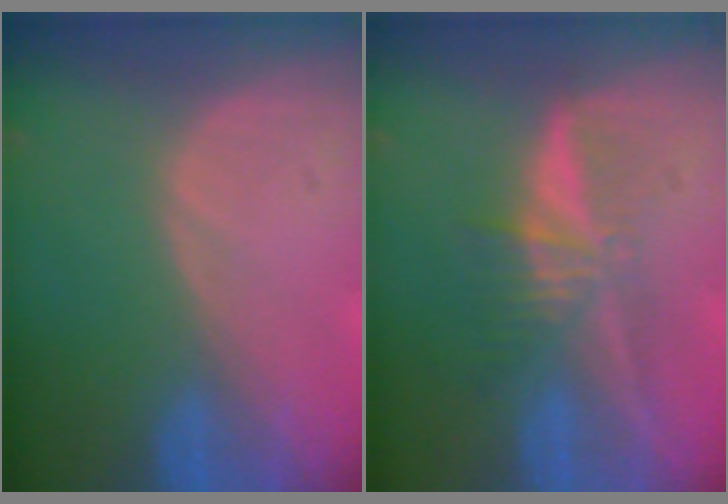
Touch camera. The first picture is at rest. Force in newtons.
{"total": 5.5, "press": 5.2, "slide": 1.7}